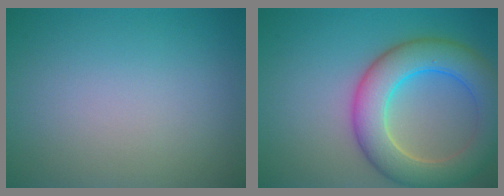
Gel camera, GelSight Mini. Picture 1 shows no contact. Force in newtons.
{"total": 7.9, "press": 7.9, "slide": 0.4}